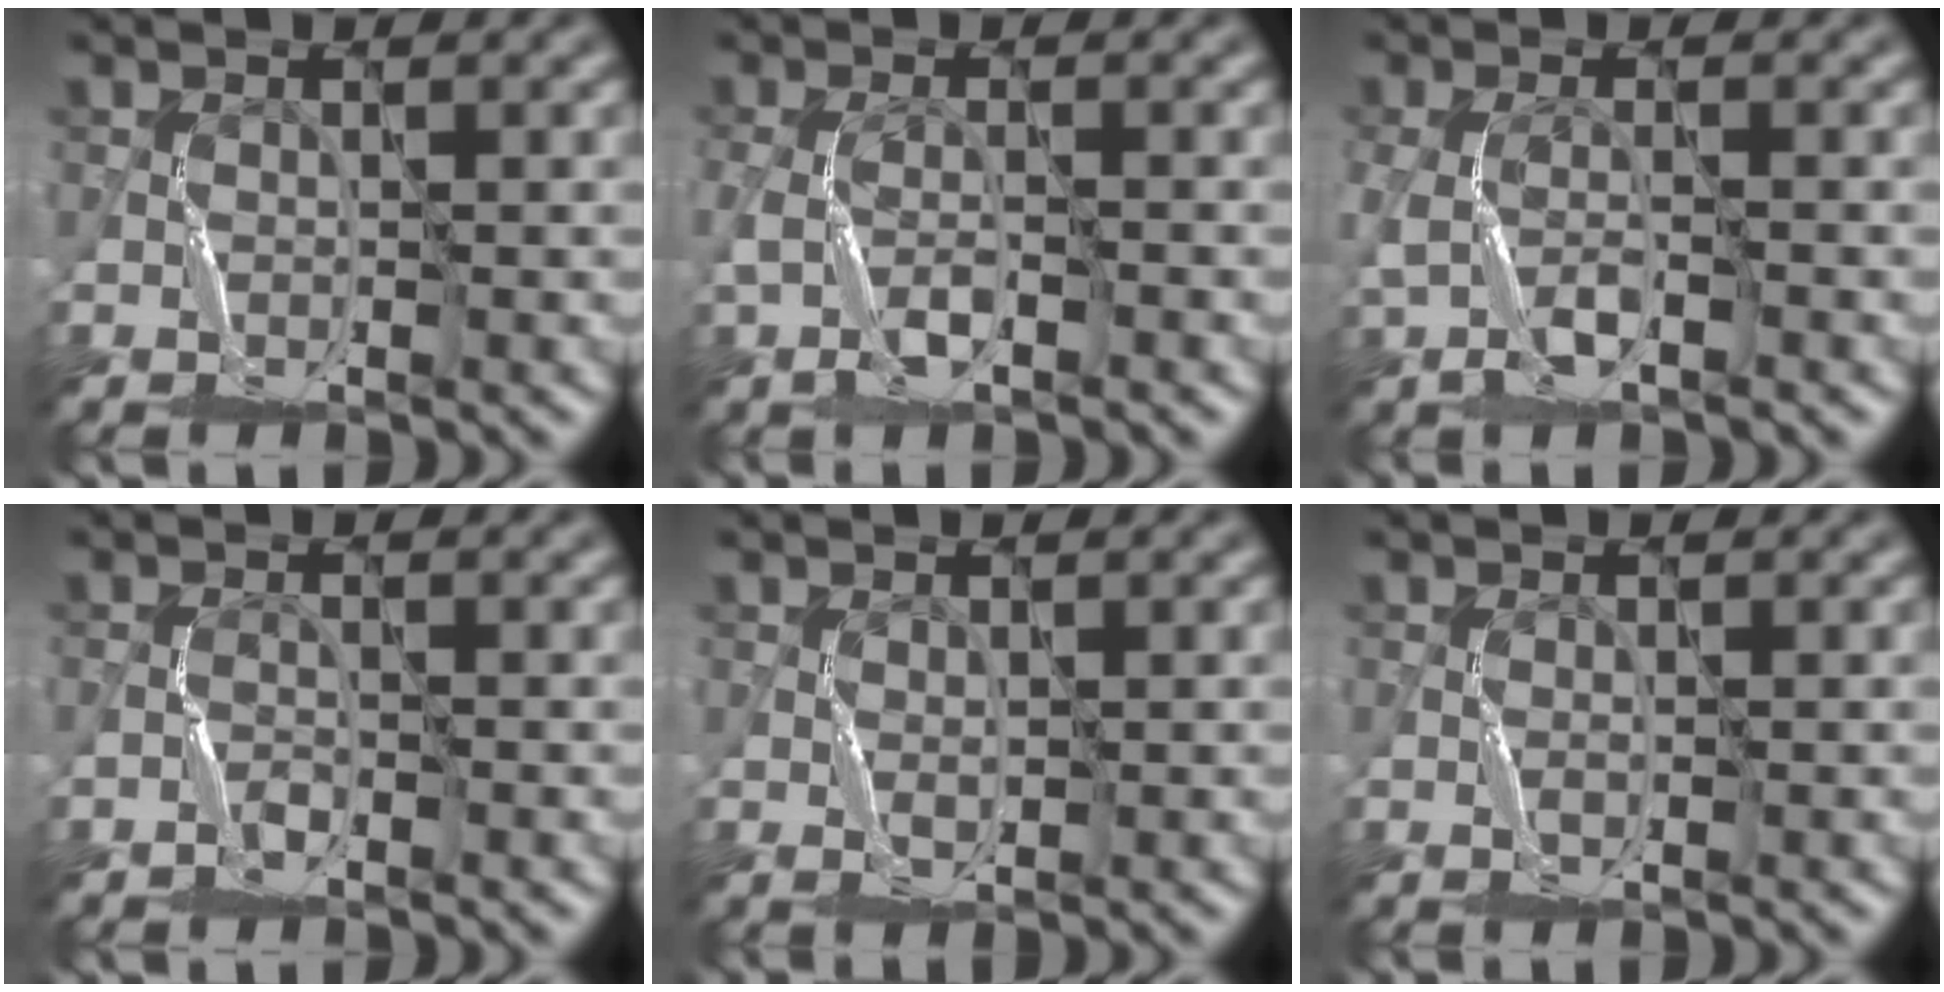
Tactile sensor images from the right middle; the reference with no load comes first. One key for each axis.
{"total": 3.1, "fx": -1.1, "fy": 1.1, "fz": 2.6, "tx": -0.067, "ty": -0.003, "tz": -0.028}
{"total": 3.0, "fx": -0.8, "fy": 1.0, "fz": 2.7, "tx": -0.070, "ty": -0.005, "tz": -0.021}
{"total": 0.8, "fx": -0.7, "fy": 0.1, "fz": 0.4, "tx": -0.008, "ty": 0.006, "tz": -0.016}
{"total": 0.9, "fx": 0.1, "fy": 0.5, "fz": 0.8, "tx": -0.016, "ty": 0.000, "tz": 0.003}
{"total": 0.6, "fx": -0.2, "fy": 0.2, "fz": 0.5, "tx": -0.013, "ty": 0.001, "tz": -0.003}